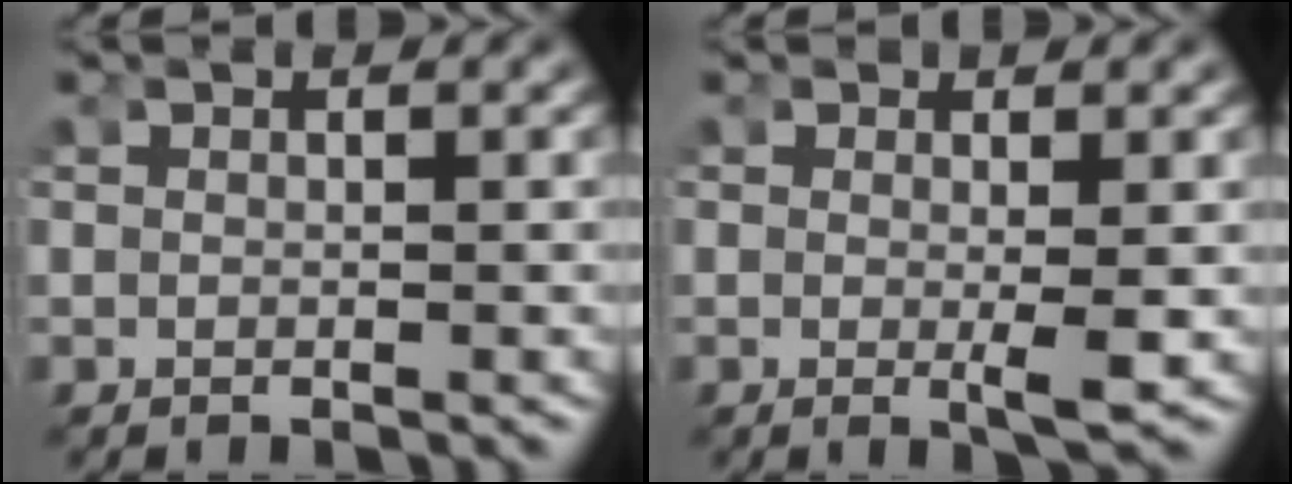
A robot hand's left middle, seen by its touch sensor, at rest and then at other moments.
{"total": 2.0, "force": [-0.1, -0.1, 2.0], "torque": [-0.037, -0.016, 0.003]}